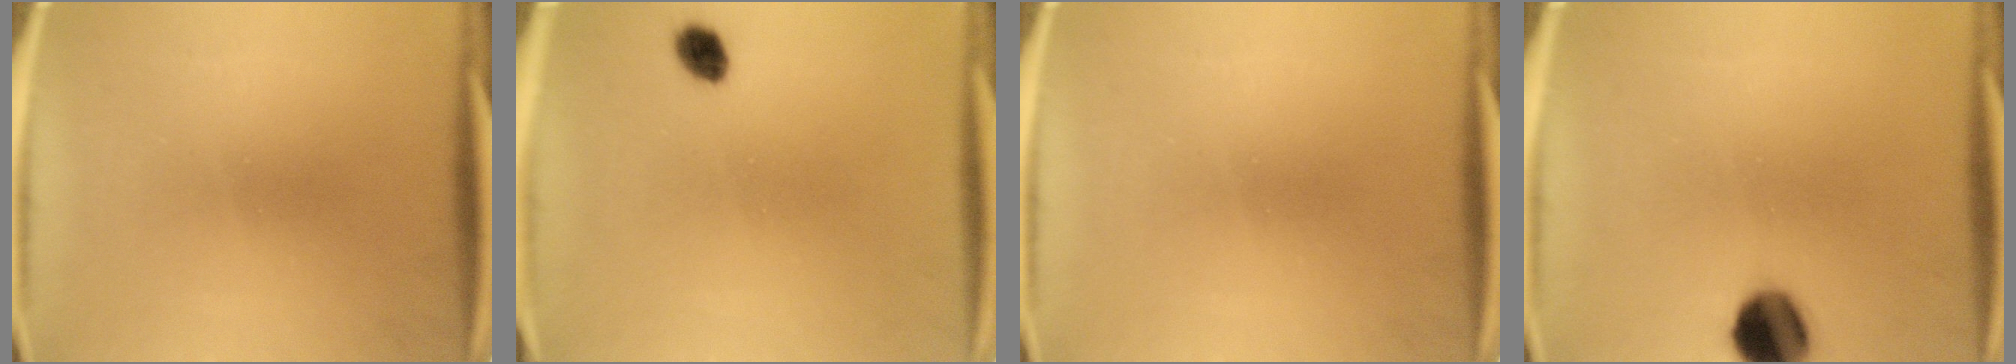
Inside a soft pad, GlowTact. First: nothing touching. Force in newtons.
{"total": 3.1}
{"total": 0.0}
{"total": 9.8}